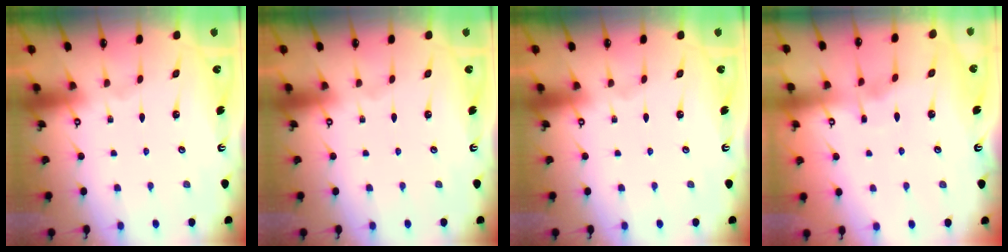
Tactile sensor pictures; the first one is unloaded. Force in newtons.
{"total": 0.0}
{"total": 0.0}
{"total": 2.9, "press": 2.9, "slide": 0.3}